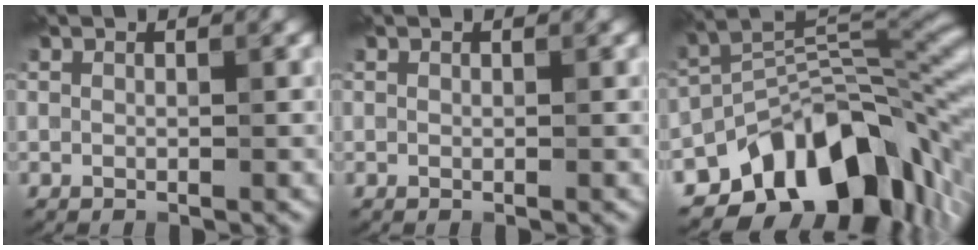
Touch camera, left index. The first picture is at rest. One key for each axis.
{"total": 0.0}
{"total": 12.8, "fx": -6.6, "fy": 6.7, "fz": 8.6, "tx": -0.116, "ty": 0.004, "tz": -0.123}